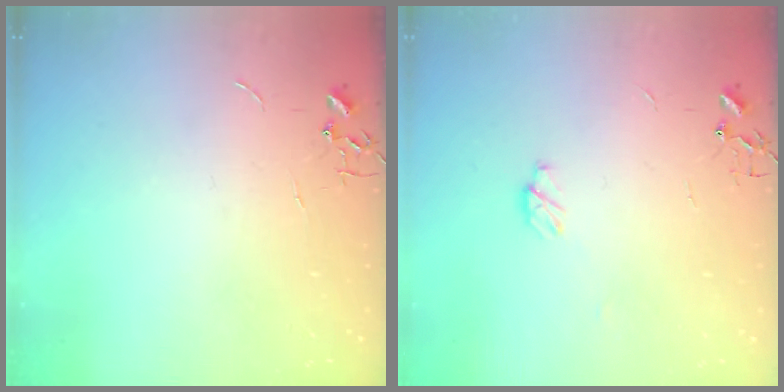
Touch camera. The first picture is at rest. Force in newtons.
{"total": 4.2, "press": 4.2, "slide": 0.3}